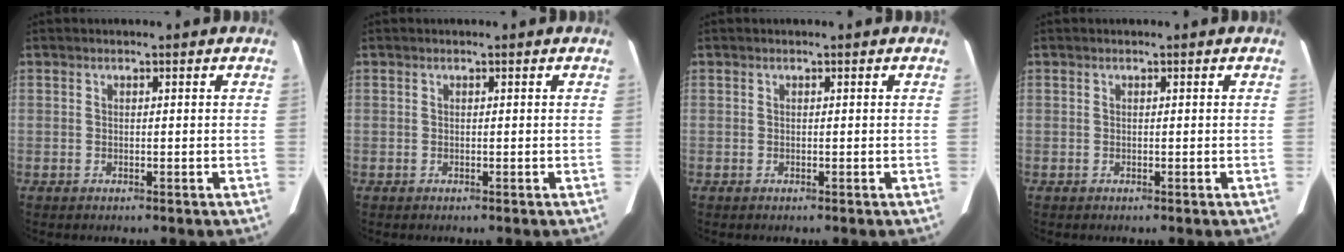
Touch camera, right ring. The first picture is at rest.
{"total": 0.0}
{"total": 0.0}
{"total": 0.0}